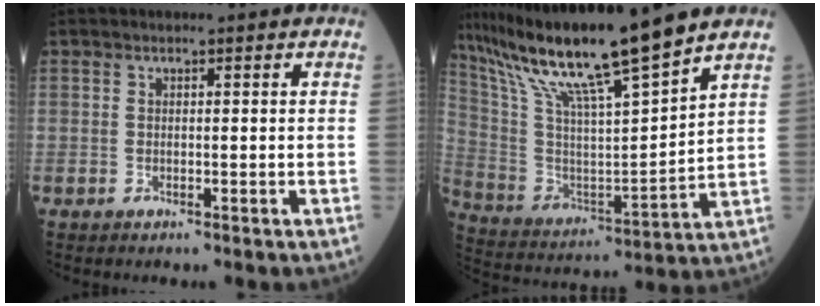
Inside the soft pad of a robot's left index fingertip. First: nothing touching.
{"total": 18.7, "force": [14.5, -0.4, 11.8], "torque": [-0.220, 0.000, 0.267]}